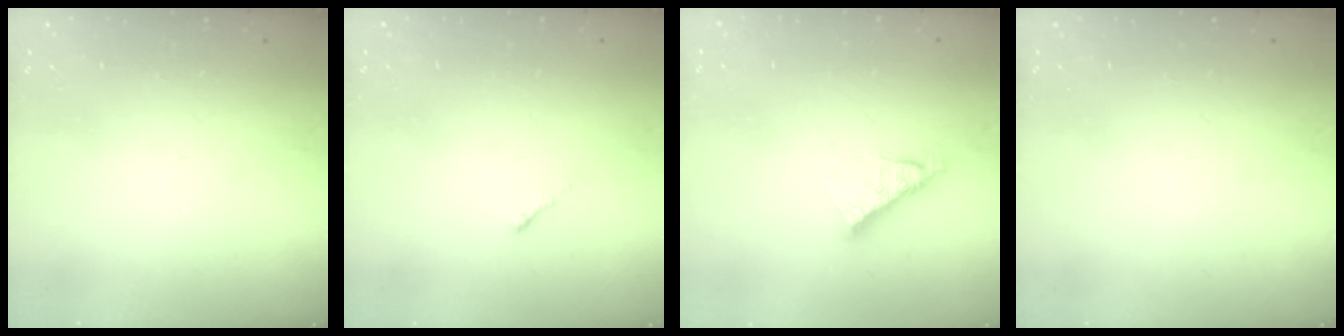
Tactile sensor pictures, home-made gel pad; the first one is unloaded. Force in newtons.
{"total": 0.0}
{"total": 8.2, "press": 8.2, "slide": 0.8}
{"total": 0.0}